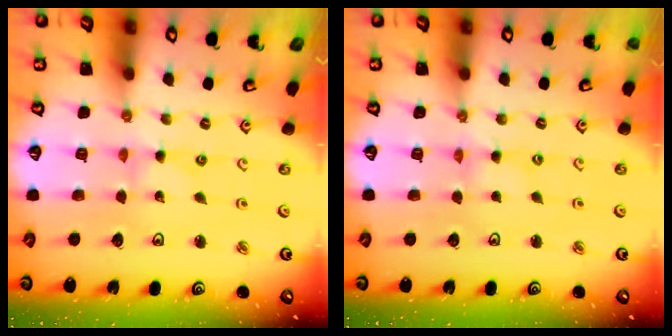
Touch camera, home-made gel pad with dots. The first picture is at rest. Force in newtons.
{"total": 1.1, "press": 1.1, "slide": 0.1}